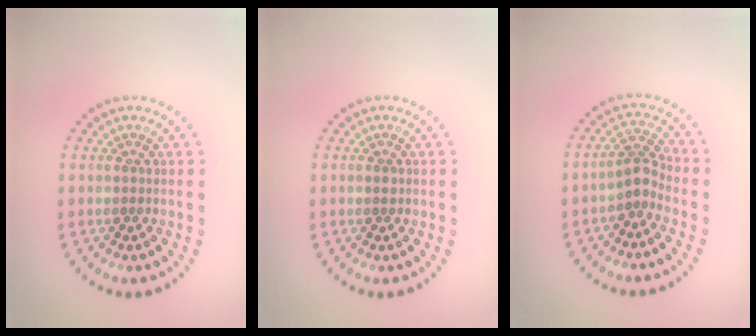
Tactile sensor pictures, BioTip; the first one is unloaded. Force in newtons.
{"total": 0.7, "press": 0.7, "slide": 0.1}
{"total": 2.4, "press": 1.9, "slide": 1.5}